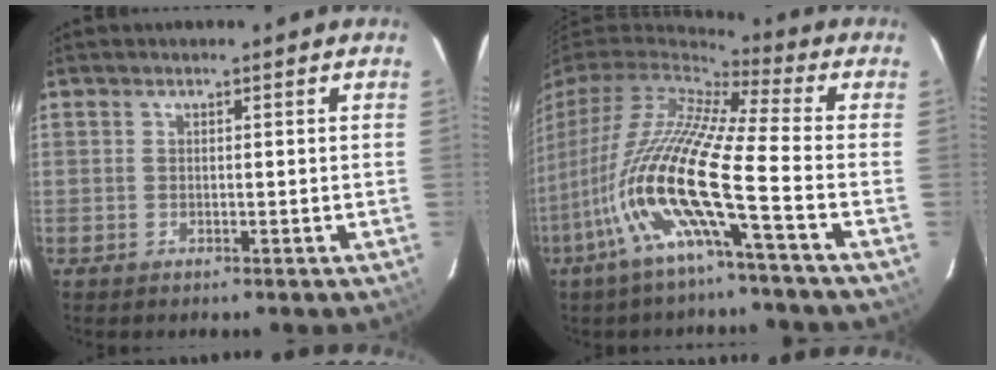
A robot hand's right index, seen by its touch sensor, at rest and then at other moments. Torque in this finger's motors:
{"motor_torque": [1.70, -0.44, 1.05, 0.21]}